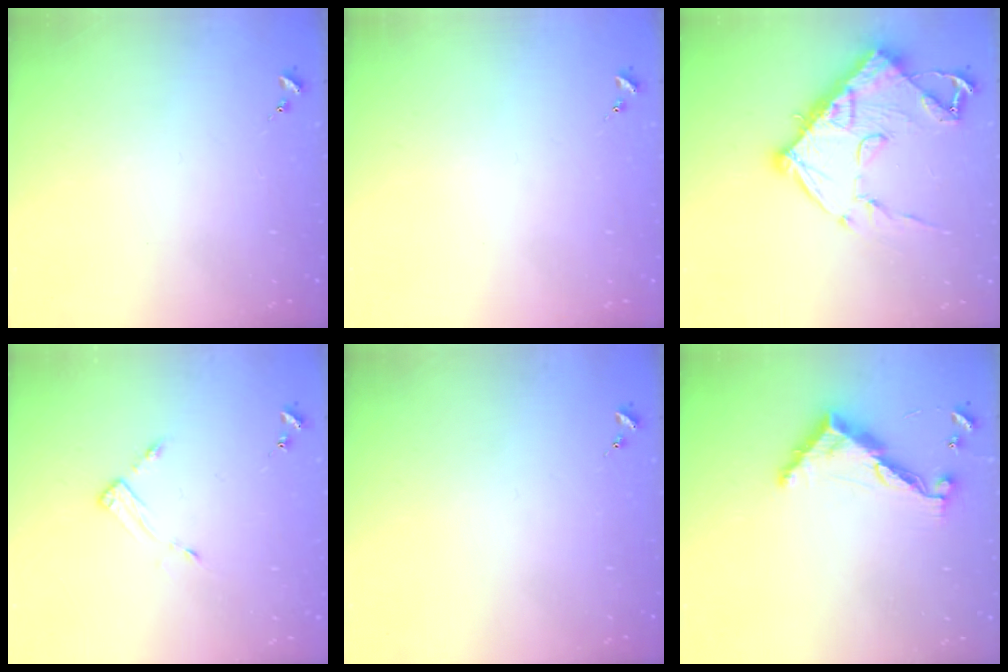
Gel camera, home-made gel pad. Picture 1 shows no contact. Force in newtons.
{"total": 0.0}
{"total": 16.4, "press": 16.4, "slide": 1.4}
{"total": 3.7, "press": 3.6, "slide": 0.4}
{"total": 0.0}
{"total": 9.7, "press": 9.7, "slide": 0.3}